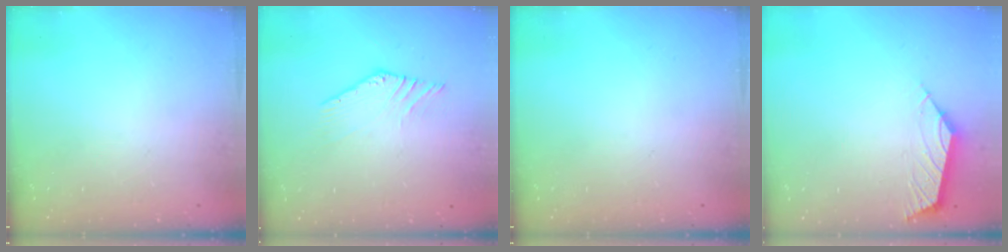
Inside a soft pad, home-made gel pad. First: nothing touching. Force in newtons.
{"total": 2.1, "press": 2.1, "slide": 0.2}
{"total": 0.0}
{"total": 2.8, "press": 2.7, "slide": 0.7}